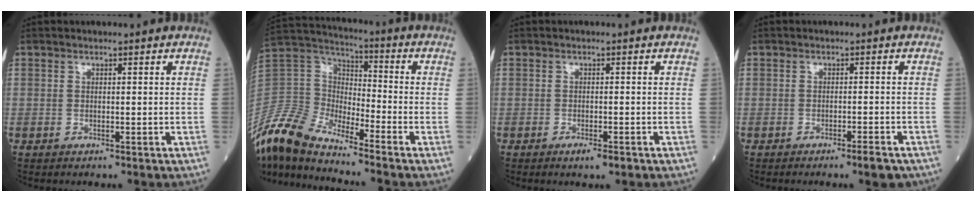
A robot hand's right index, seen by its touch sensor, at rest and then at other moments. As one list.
[{"total": 12.1, "force": [-10.8, 2.4, 4.8], "torque": [-0.122, 0.021, -0.218]}, {"total": 1.9, "force": [-1.2, 0.3, 1.5], "torque": [-0.017, -0.001, -0.018]}, {"total": 2.7, "force": [-1.9, 0.2, 2.0], "torque": [-0.024, -0.002, -0.024]}]